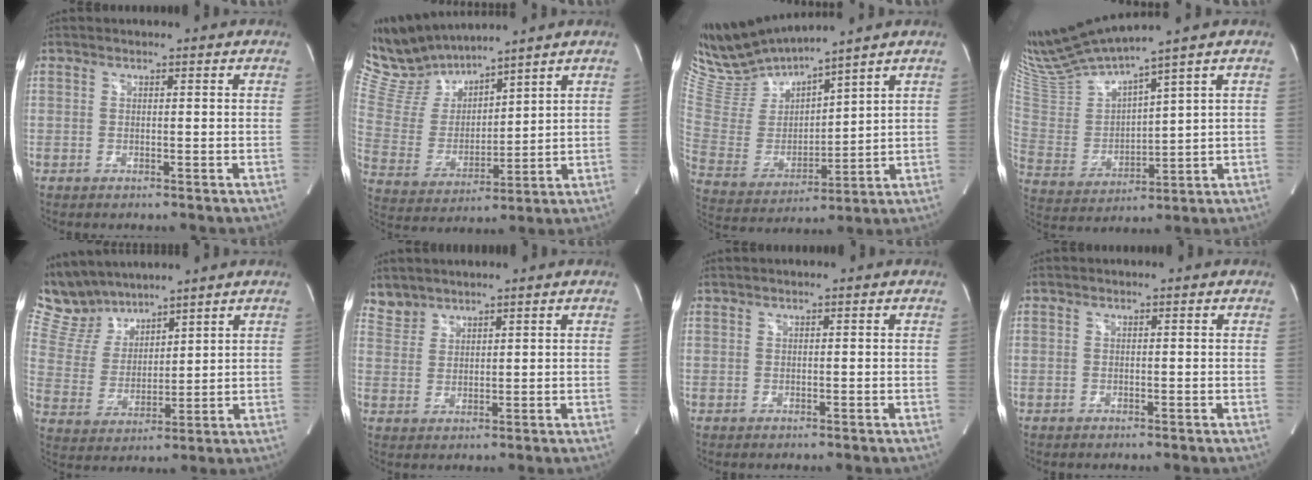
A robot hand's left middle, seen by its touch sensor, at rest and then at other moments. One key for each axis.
{"total": 10.6, "fx": 10.3, "fy": 1.6, "fz": 1.9, "tx": -0.062, "ty": 0.010, "tz": 0.225}
{"total": 12.2, "fx": 11.8, "fy": 0.0, "fz": 3.2, "tx": -0.084, "ty": -0.006, "tz": 0.251}
{"total": 15.1, "fx": 13.6, "fy": -0.4, "fz": 6.5, "tx": -0.141, "ty": -0.016, "tz": 0.282}
{"total": 9.7, "fx": 8.9, "fy": 3.3, "fz": 2.0, "tx": -0.060, "ty": 0.021, "tz": 0.188}
{"total": 3.4, "fx": 3.2, "fy": 1.2, "fz": -0.3, "tx": 0.007, "ty": 0.013, "tz": 0.069}
{"total": 0.5, "fx": 0.5, "fy": -0.1, "fz": 0.2, "tx": -0.009, "ty": 0.012, "tz": 0.016}
{"total": 0.0}